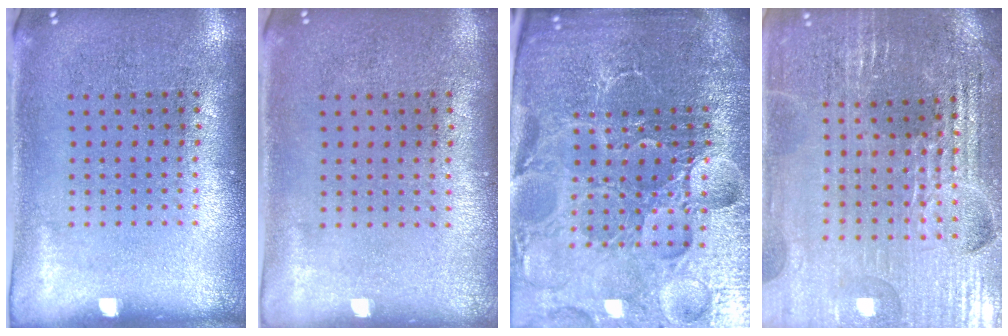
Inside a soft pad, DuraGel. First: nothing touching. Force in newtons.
{"total": 0.0}
{"total": 6.2, "press": 5.6, "slide": 2.7}
{"total": 3.8, "press": 3.8, "slide": 0.8}